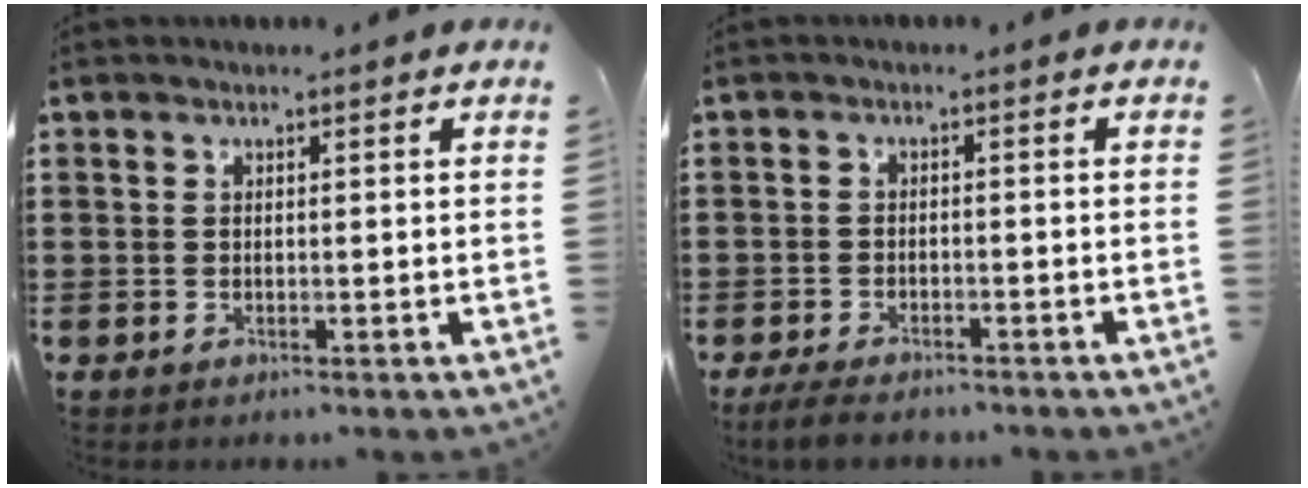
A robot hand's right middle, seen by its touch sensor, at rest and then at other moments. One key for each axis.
{"total": 3.2, "fx": -2.9, "fy": 0.7, "fz": 1.1, "tx": -0.033, "ty": -0.001, "tz": -0.063}